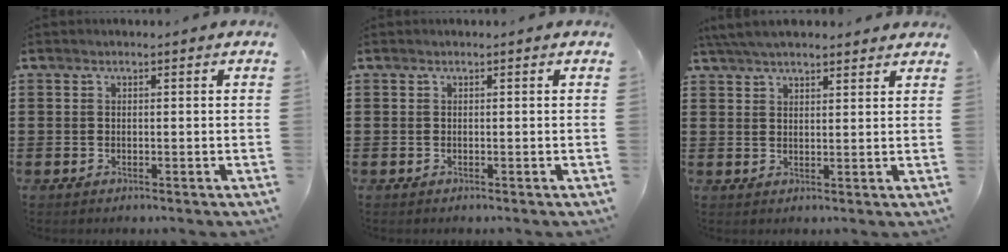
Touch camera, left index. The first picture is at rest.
{"total": 0.0}
{"total": 4.6, "force": [4.1, 0.8, 1.9], "torque": [-0.047, -0.002, 0.077]}